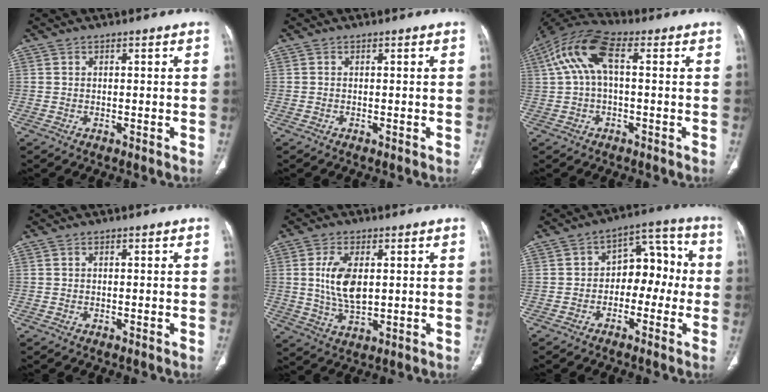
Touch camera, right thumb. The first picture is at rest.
{"total": 0.0}
{"total": 11.2, "force": [2.0, 5.1, 9.8], "torque": [-0.213, 0.042, 0.031]}
{"total": 0.0}
{"total": 9.0, "force": [1.2, 4.7, 7.6], "torque": [-0.149, -0.010, 0.030]}
{"total": 10.0, "force": [-1.3, 6.7, 7.4], "torque": [-0.056, 0.045, -0.034]}